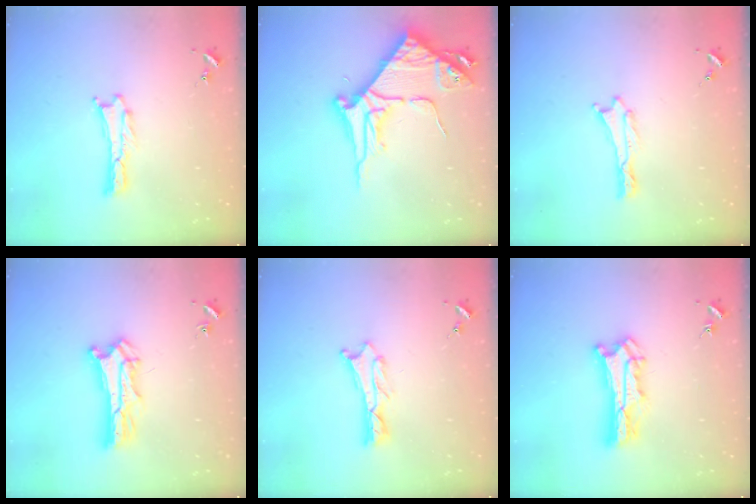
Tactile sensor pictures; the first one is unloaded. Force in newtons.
{"total": 8.9, "press": 8.9, "slide": 0.8}
{"total": 0.0}
{"total": 6.6, "press": 6.6, "slide": 0.6}
{"total": 1.1, "press": 1.0, "slide": 0.2}
{"total": 8.5, "press": 8.5, "slide": 0.6}